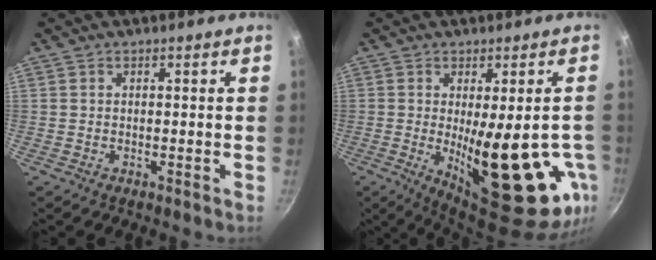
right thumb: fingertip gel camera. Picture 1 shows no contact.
{"total": 21.7, "force": [-4.2, 7.6, 19.8], "torque": [-0.249, -0.031, -0.032]}